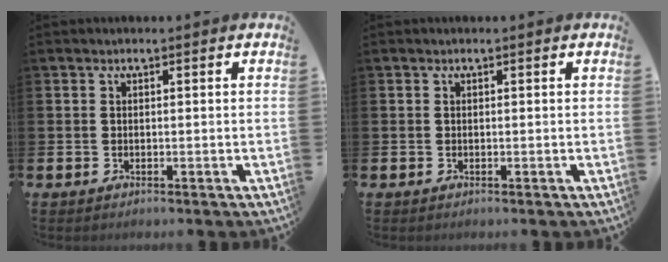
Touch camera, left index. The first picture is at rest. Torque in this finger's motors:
{"motor_torque": [0.00, 0.00, -0.03, -0.01]}